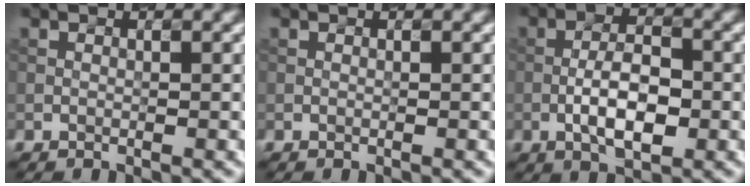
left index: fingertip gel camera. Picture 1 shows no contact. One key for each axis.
{"total": 0.0}
{"total": 4.5, "fx": -1.5, "fy": 1.7, "fz": 3.9, "tx": -0.069, "ty": 0.006, "tz": -0.022}